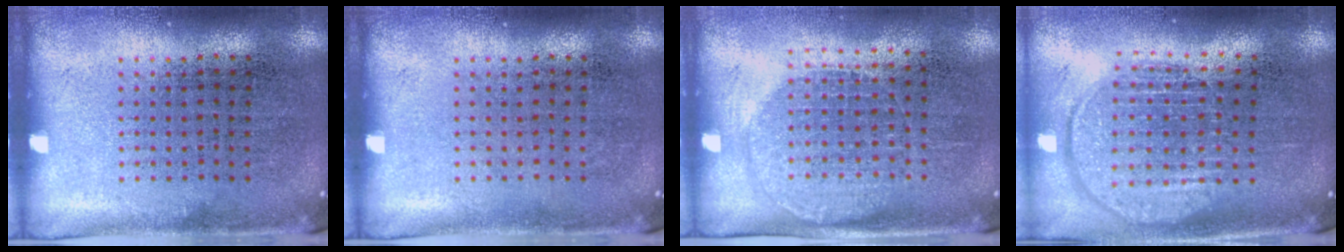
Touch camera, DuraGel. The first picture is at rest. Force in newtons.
{"total": 0.0}
{"total": 1.1, "press": 1.0, "slide": 0.5}
{"total": 1.9, "press": 1.6, "slide": 0.9}